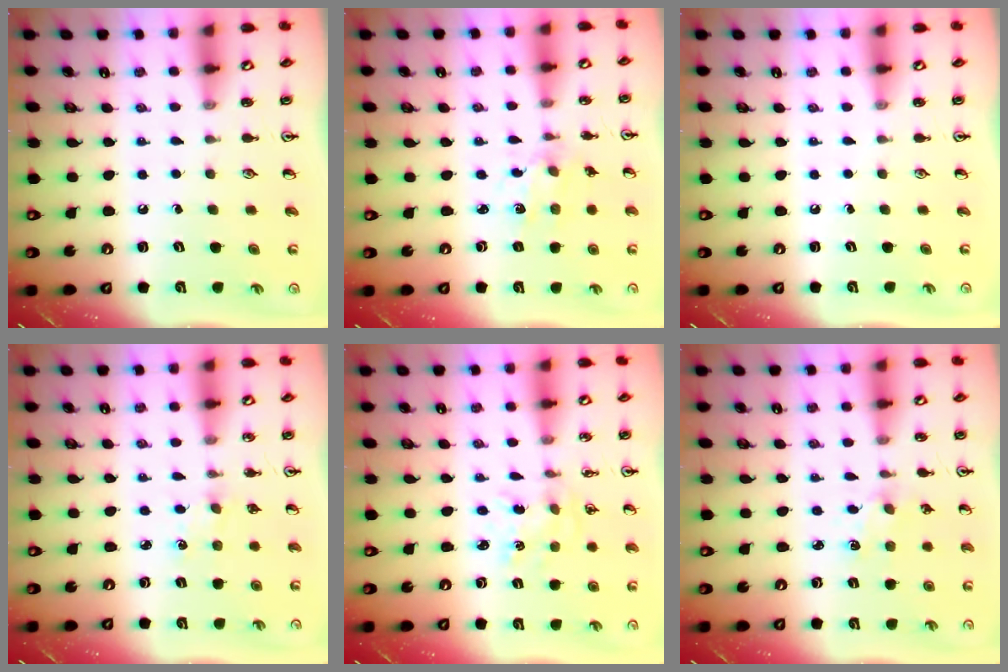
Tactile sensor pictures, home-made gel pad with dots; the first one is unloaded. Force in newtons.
{"total": 1.8, "press": 1.8, "slide": 0.3}
{"total": 0.0}
{"total": 2.1, "press": 2.1, "slide": 0.3}
{"total": 1.7, "press": 1.7, "slide": 0.3}
{"total": 1.2, "press": 1.2, "slide": 0.2}